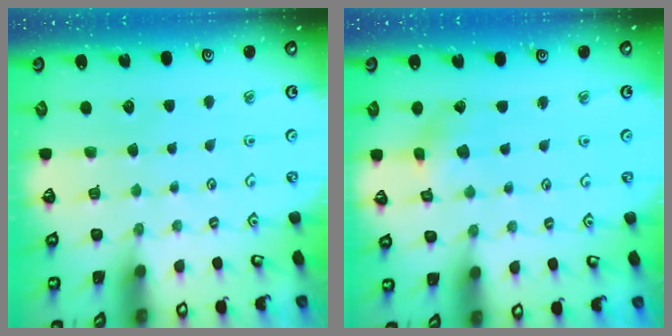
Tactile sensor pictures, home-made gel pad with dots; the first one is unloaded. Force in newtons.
{"total": 2.7, "press": 2.7, "slide": 0.2}